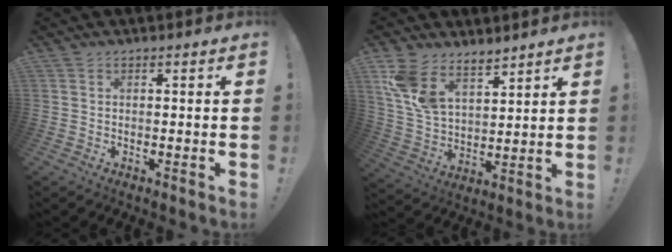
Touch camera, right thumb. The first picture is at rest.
{"total": 11.7, "force": [8.9, 5.9, 4.8], "torque": [-0.112, -0.053, 0.177]}